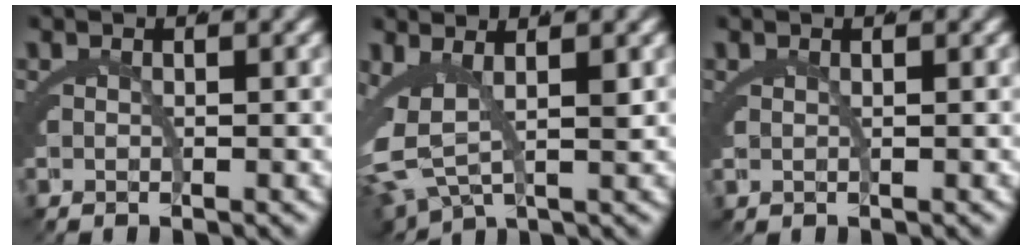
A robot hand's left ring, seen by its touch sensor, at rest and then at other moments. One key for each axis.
{"total": 7.0, "fx": 0.3, "fy": 5.1, "fz": 4.8, "tx": -0.126, "ty": -0.028, "tz": 0.016}
{"total": 0.0}